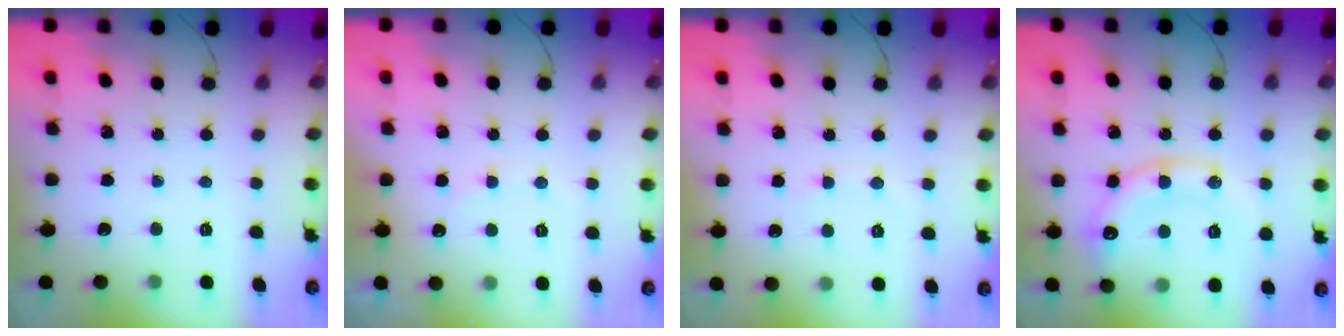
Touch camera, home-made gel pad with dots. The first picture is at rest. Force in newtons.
{"total": 7.3, "press": 7.2, "slide": 1.0}
{"total": 3.9, "press": 3.8, "slide": 0.5}
{"total": 14.7, "press": 14.6, "slide": 1.5}